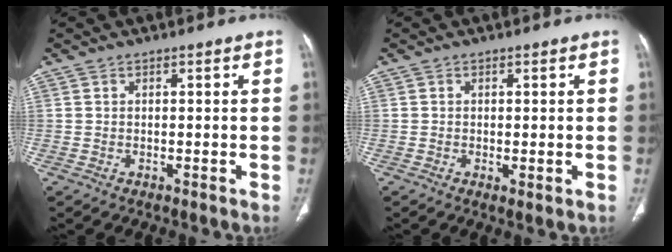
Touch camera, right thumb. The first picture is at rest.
{"total": 1.5, "force": [-0.3, 0.5, 1.4], "torque": [-0.028, -0.006, -0.003]}